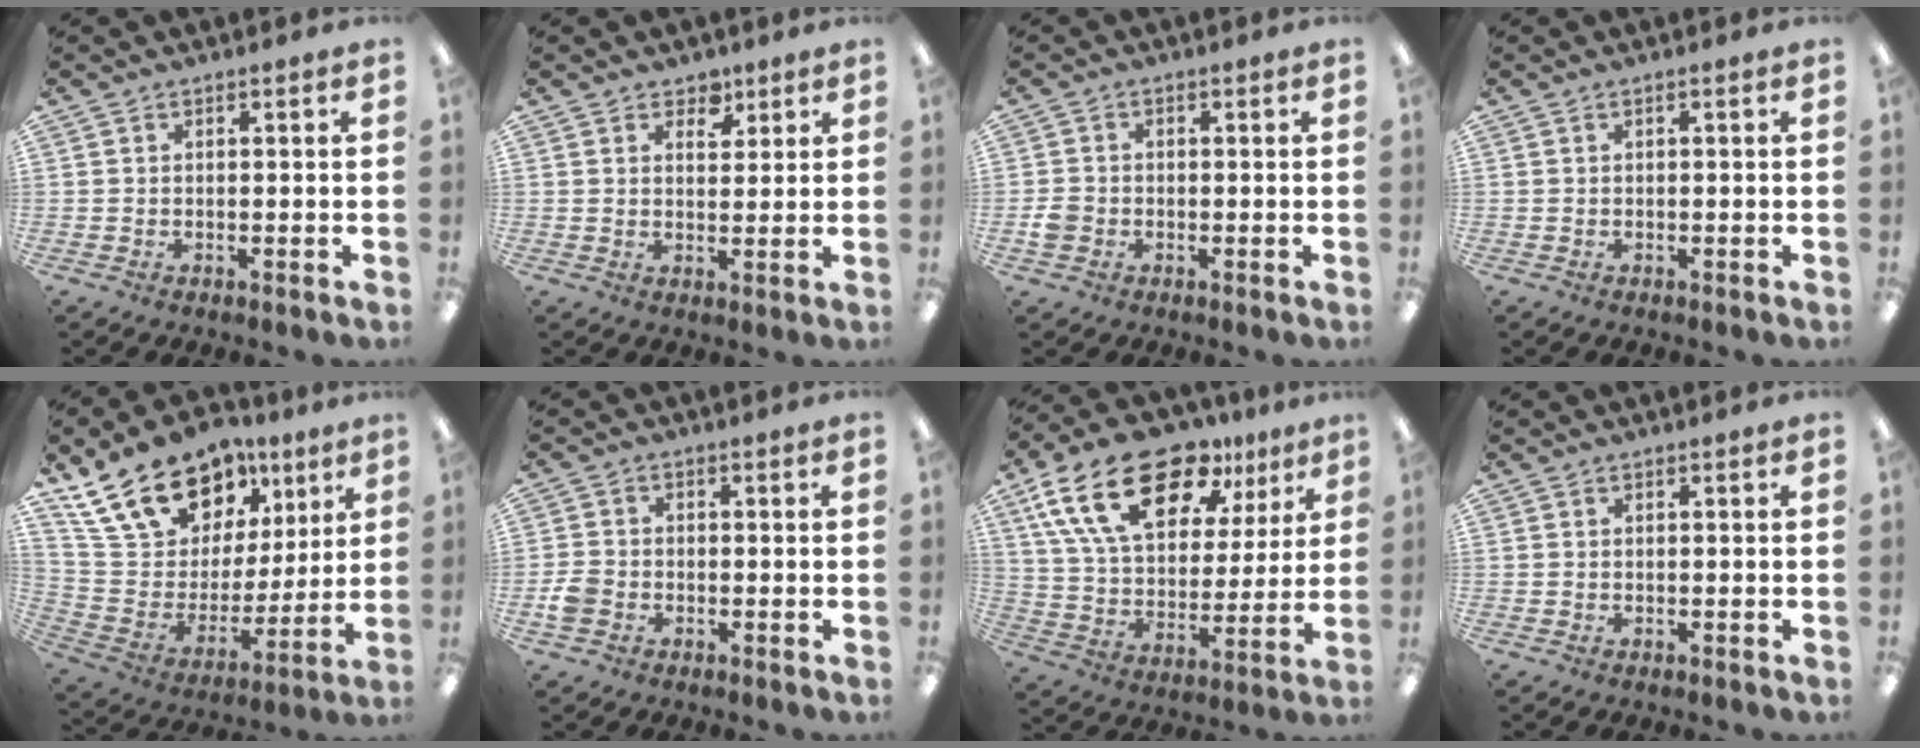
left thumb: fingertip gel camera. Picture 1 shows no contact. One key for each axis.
{"total": 4.5, "fx": 3.2, "fy": 2.9, "fz": 1.4, "tx": -0.006, "ty": -0.016, "tz": 0.052}
{"total": 3.2, "fx": -1.0, "fy": 2.8, "fz": 1.2, "tx": -0.010, "ty": 0.005, "tz": -0.020}
{"total": 0.0}
{"total": 21.5, "fx": 14.8, "fy": 12.6, "fz": 9.1, "tx": -0.178, "ty": -0.078, "tz": 0.281}
{"total": 4.3, "fx": -1.6, "fy": 3.5, "fz": 1.9, "tx": -0.019, "ty": 0.010, "tz": -0.027}
{"total": 22.9, "fx": 13.9, "fy": 11.6, "fz": 14.0, "tx": -0.246, "ty": -0.067, "tz": 0.245}
{"total": 0.0}